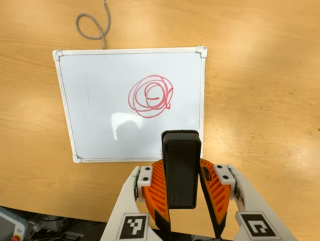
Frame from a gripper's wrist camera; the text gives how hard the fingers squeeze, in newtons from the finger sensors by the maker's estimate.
{"total": 7.3, "left": 5.5, "right": 9.1}